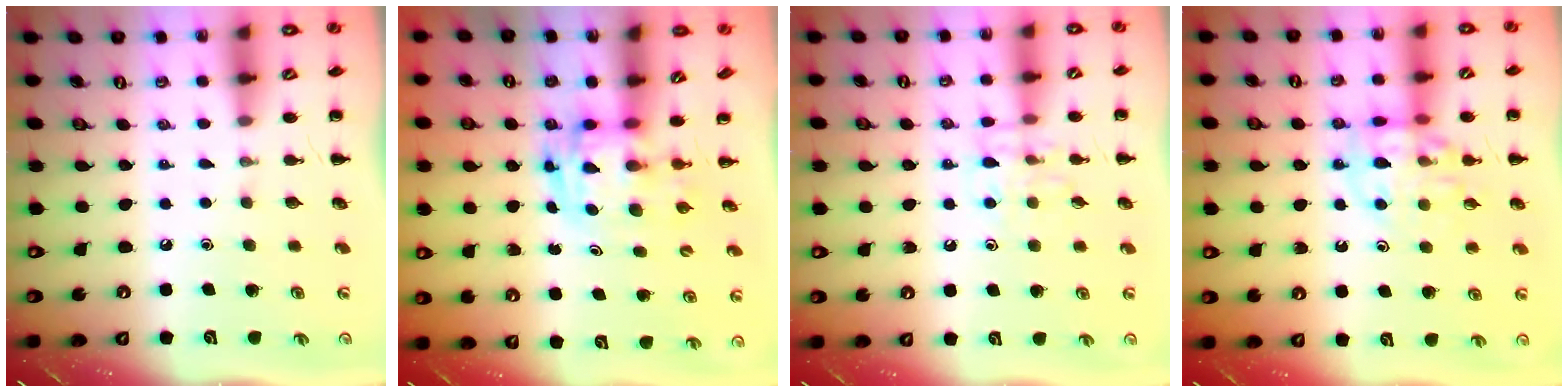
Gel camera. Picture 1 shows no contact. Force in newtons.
{"total": 2.9, "press": 2.9, "slide": 0.5}
{"total": 8.1, "press": 8.1, "slide": 0.4}
{"total": 11.8, "press": 11.6, "slide": 2.1}